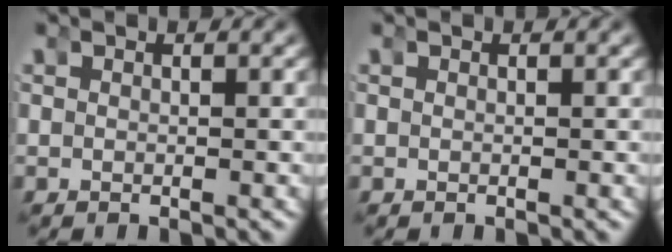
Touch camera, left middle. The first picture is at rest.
{"total": 0.0}